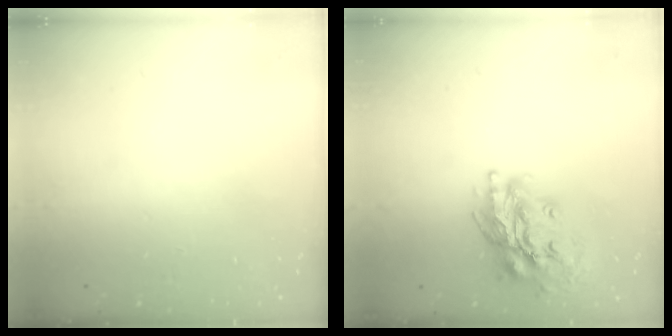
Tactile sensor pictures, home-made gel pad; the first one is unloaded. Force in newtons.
{"total": 17.4, "press": 17.1, "slide": 2.7}